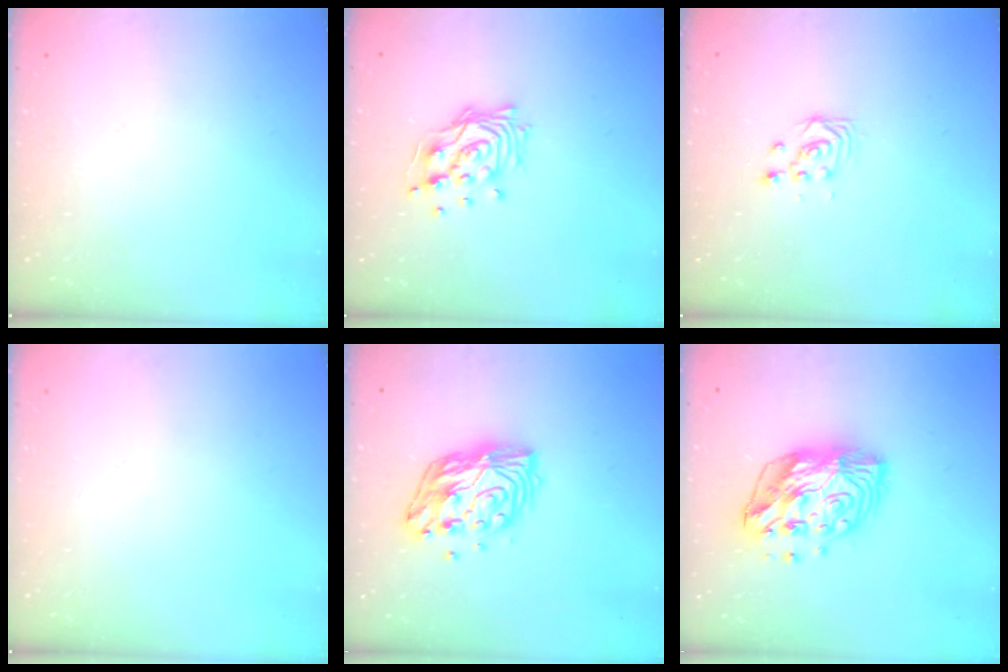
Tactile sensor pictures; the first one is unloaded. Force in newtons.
{"total": 12.5, "press": 12.4, "slide": 1.5}
{"total": 3.4, "press": 3.4, "slide": 0.1}
{"total": 0.0}
{"total": 11.7, "press": 11.7, "slide": 0.8}
{"total": 13.7, "press": 13.6, "slide": 1.2}